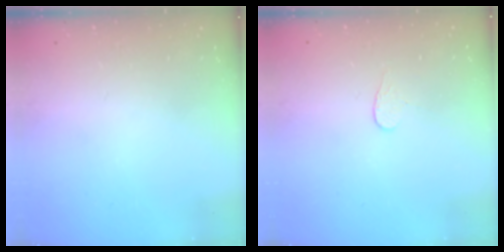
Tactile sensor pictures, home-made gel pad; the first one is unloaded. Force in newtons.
{"total": 3.4, "press": 3.4, "slide": 0.4}